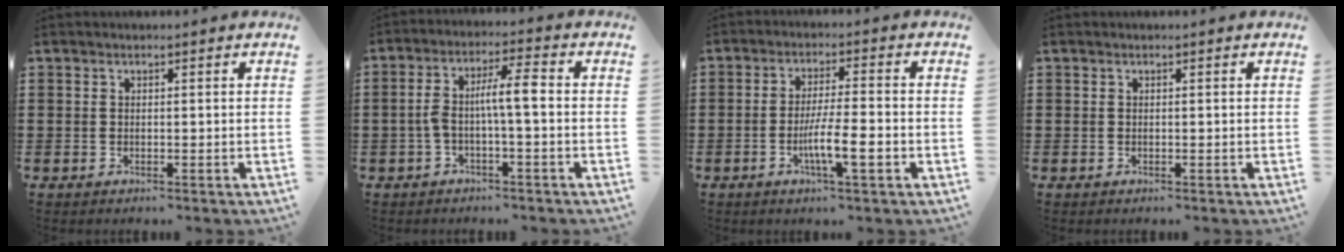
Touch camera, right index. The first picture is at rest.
{"total": 6.0, "force": [-0.7, 1.1, 5.8], "torque": [-0.116, 0.005, -0.020]}
{"total": 7.0, "force": [-2.4, 0.8, 6.5], "torque": [-0.127, -0.012, -0.046]}
{"total": 0.0}